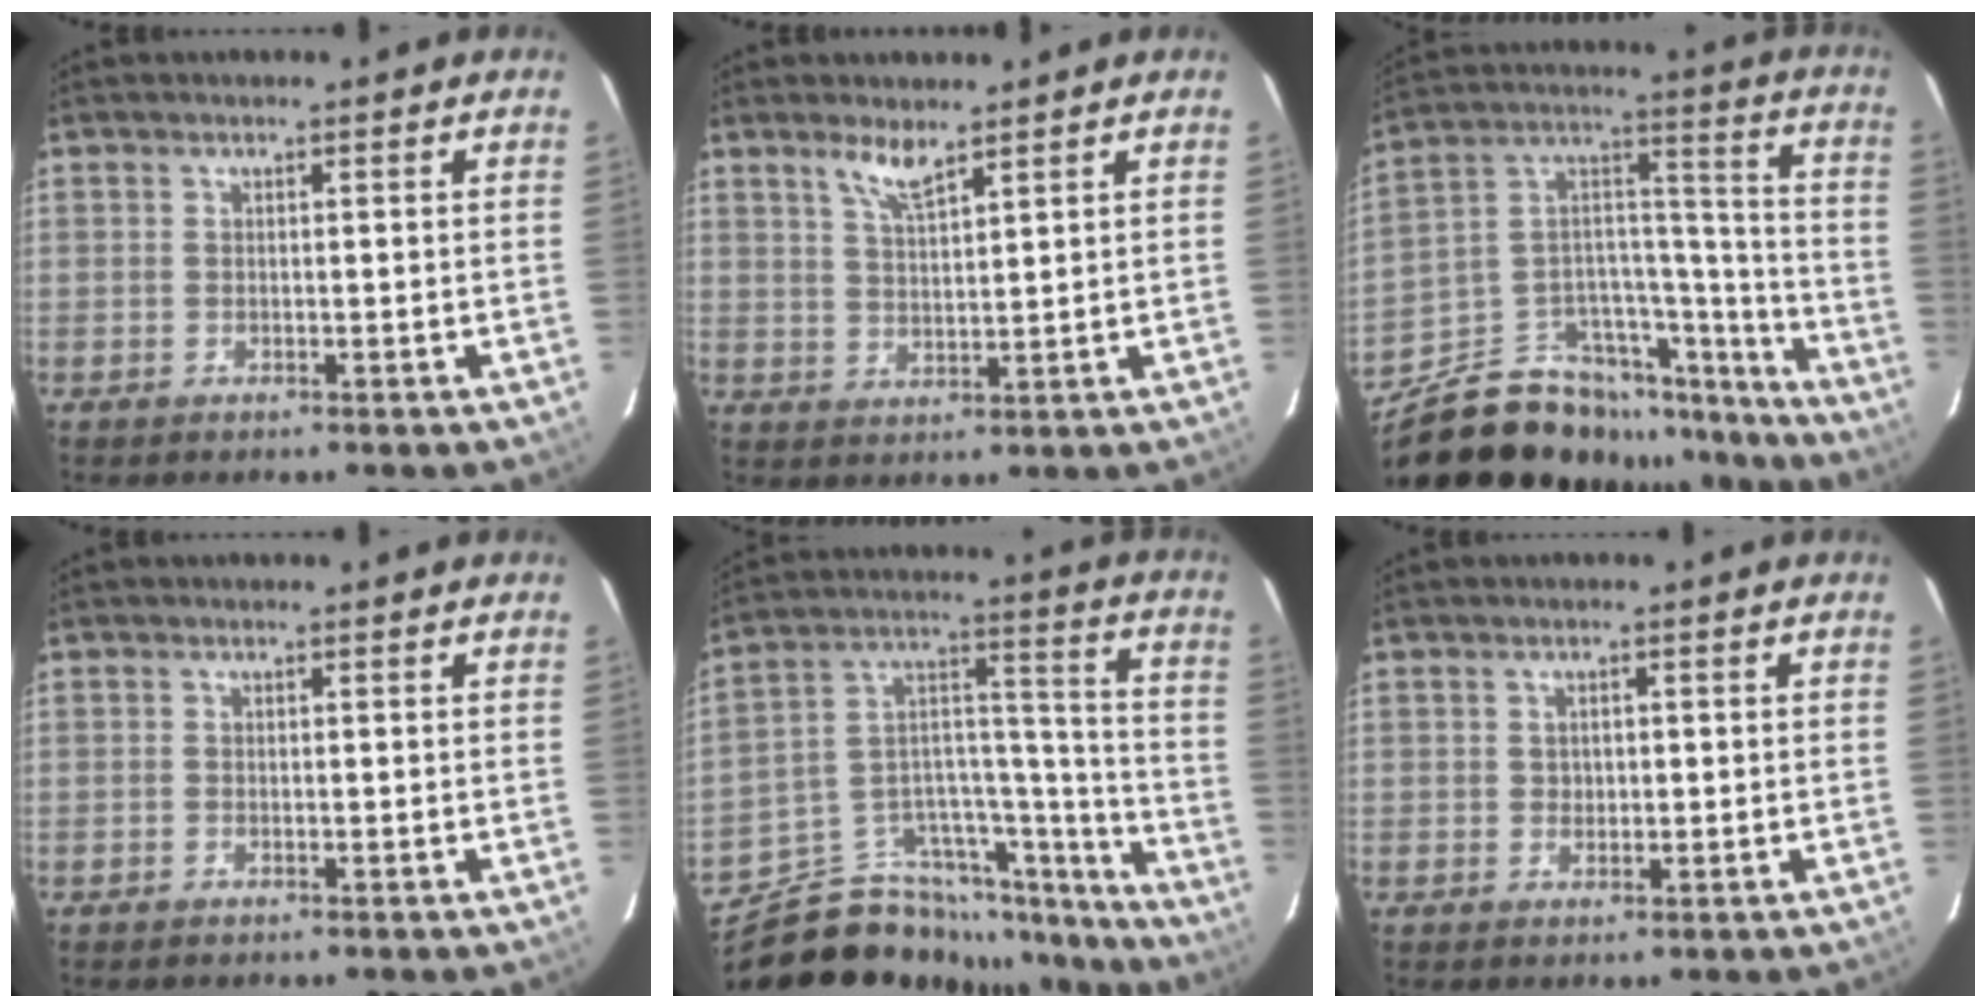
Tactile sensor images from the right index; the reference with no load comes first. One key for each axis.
{"total": 4.4, "fx": 3.4, "fy": 0.7, "fz": 2.7, "tx": -0.054, "ty": -0.001, "tz": 0.067}
{"total": 28.8, "fx": -21.7, "fy": 14.2, "fz": 12.6, "tx": -0.230, "ty": 0.075, "tz": -0.312}
{"total": 0.0}
{"total": 24.5, "fx": -19.4, "fy": 12.0, "fz": 8.9, "tx": -0.150, "ty": 0.087, "tz": -0.273}
{"total": 1.5, "fx": 0.0, "fy": 1.4, "fz": 0.5, "tx": -0.006, "ty": 0.004, "tz": 0.000}